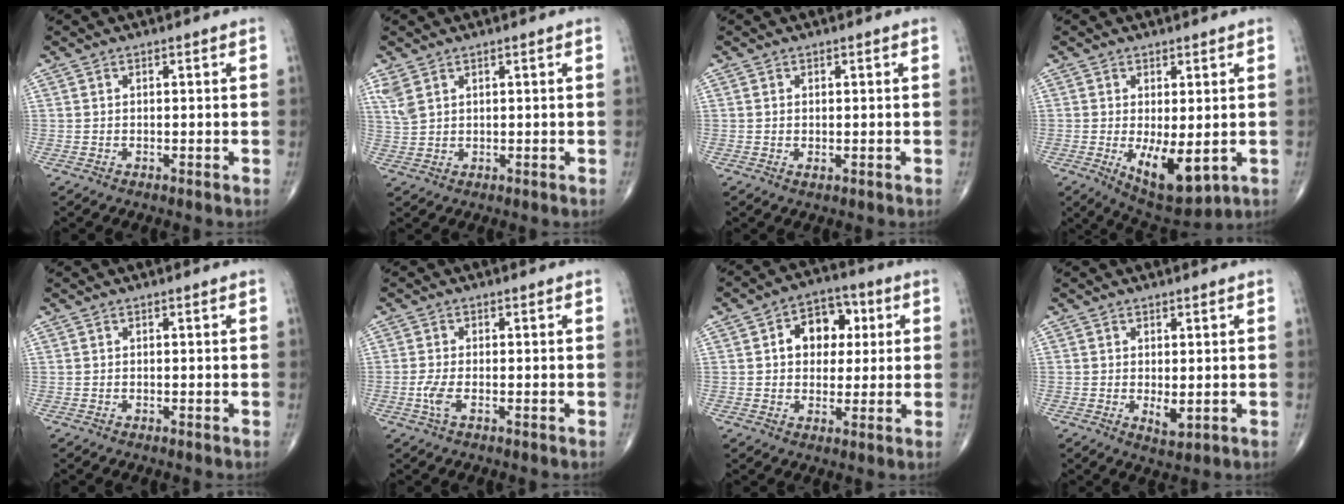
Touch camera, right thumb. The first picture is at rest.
{"total": 3.1, "force": [1.9, 1.5, 1.9], "torque": [-0.046, 0.002, 0.051]}
{"total": 0.6, "force": [0.0, 0.3, 0.5], "torque": [-0.011, -0.002, 0.002]}
{"total": 9.6, "force": [-1.8, 4.1, 8.5], "torque": [-0.120, -0.024, -0.013]}
{"total": 0.0}
{"total": 2.7, "force": [-0.9, 0.8, 2.4], "torque": [-0.064, -0.006, -0.022]}
{"total": 10.1, "force": [2.3, 7.4, 6.6], "torque": [-0.051, 0.012, 0.029]}
{"total": 2.7, "force": [-0.1, 1.1, 2.5], "torque": [-0.036, -0.010, 0.004]}